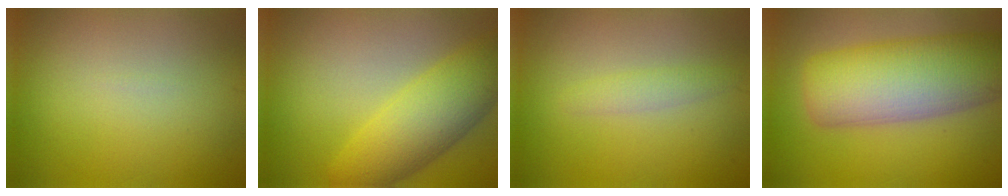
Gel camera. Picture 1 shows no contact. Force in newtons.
{"total": 7.3, "press": 7.3, "slide": 0.0}
{"total": 1.4, "press": 1.4, "slide": 0.1}
{"total": 11.1, "press": 11.1, "slide": 0.7}